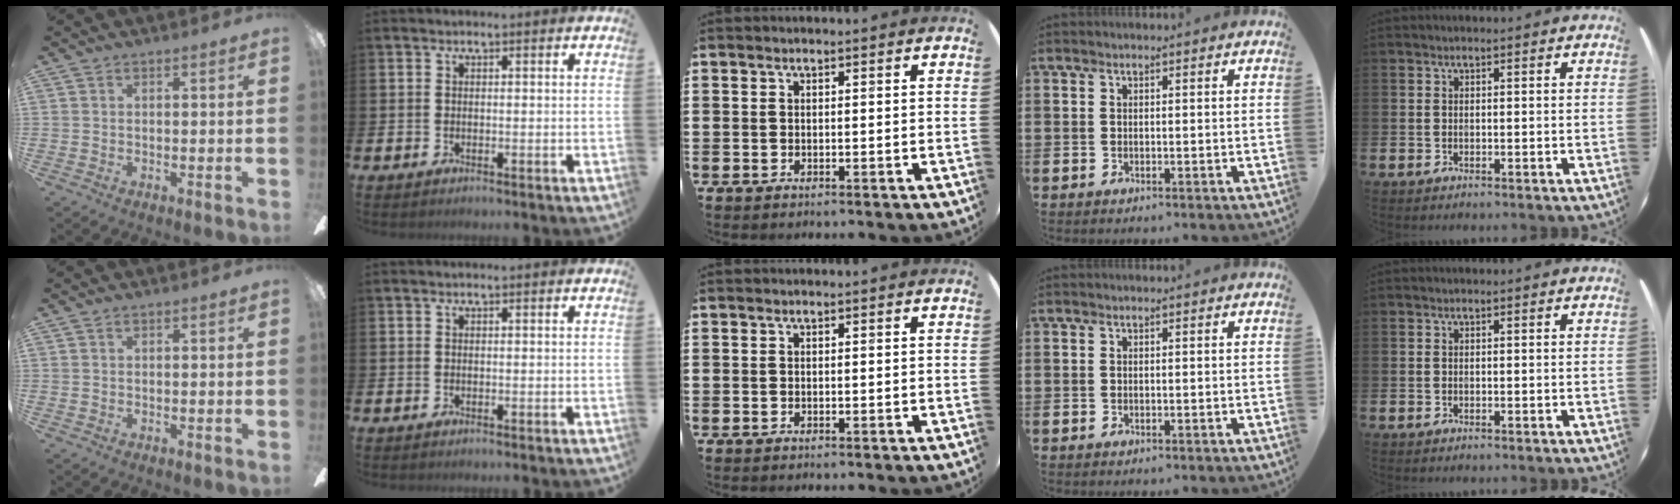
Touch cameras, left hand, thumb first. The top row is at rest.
{}